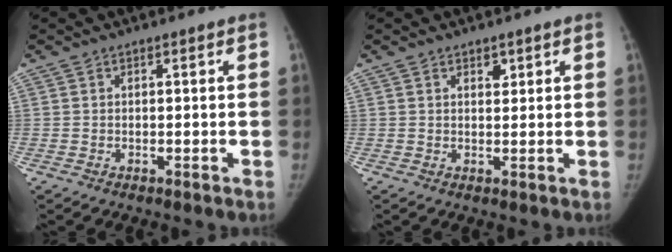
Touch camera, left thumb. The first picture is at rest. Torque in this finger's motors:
{"motor_torque": [0.22, 0.01, 0.49, -0.47, 0.05]}